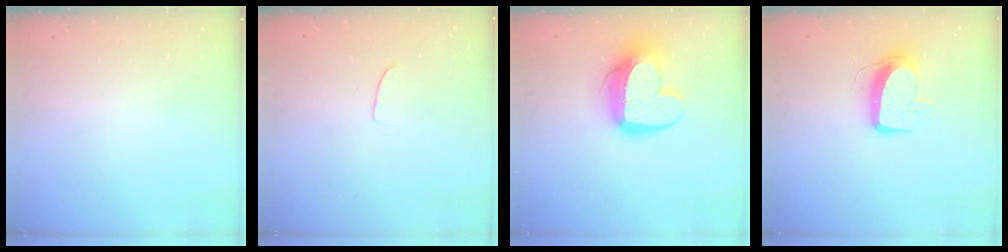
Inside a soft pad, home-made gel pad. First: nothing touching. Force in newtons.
{"total": 5.7, "press": 5.7, "slide": 0.5}
{"total": 14.9, "press": 14.9, "slide": 1.4}
{"total": 10.3, "press": 10.3, "slide": 0.7}